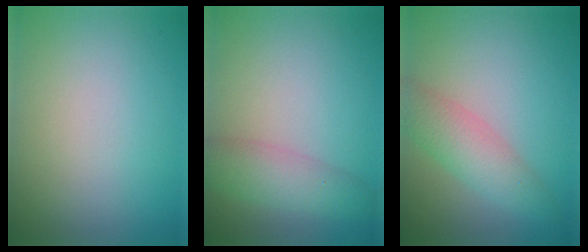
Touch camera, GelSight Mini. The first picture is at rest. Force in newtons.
{"total": 3.8, "press": 3.8, "slide": 0.1}
{"total": 3.8, "press": 3.8, "slide": 0.1}